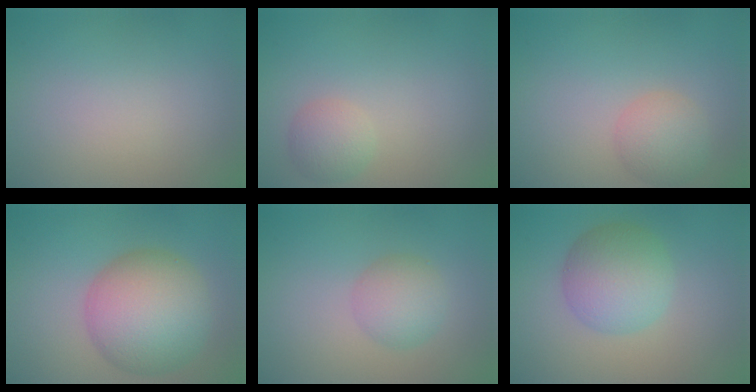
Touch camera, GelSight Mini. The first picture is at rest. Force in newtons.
{"total": 2.0, "press": 2.0, "slide": 0.1}
{"total": 2.9, "press": 2.9, "slide": 0.2}
{"total": 8.4, "press": 8.4, "slide": 0.5}
{"total": 2.8, "press": 2.8, "slide": 0.0}
{"total": 4.9, "press": 4.9, "slide": 0.1}